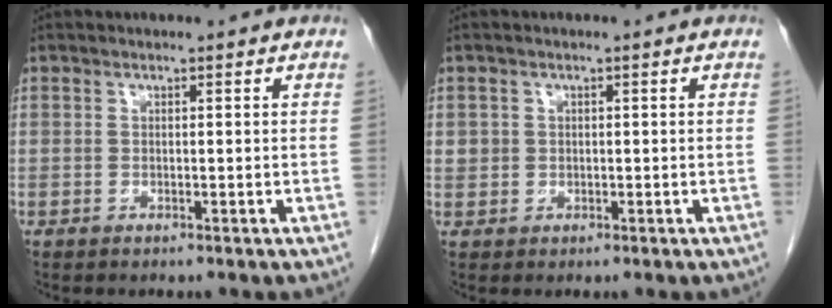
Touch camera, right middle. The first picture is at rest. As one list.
[{"total": 1.8, "force": [0.4, 1.7, 0.3], "torque": [0.005, 0.009, 0.007]}]